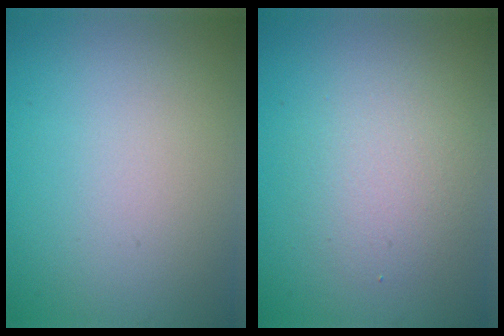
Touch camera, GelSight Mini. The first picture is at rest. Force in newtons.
{"total": 3.0, "press": 3.0, "slide": 0.2}